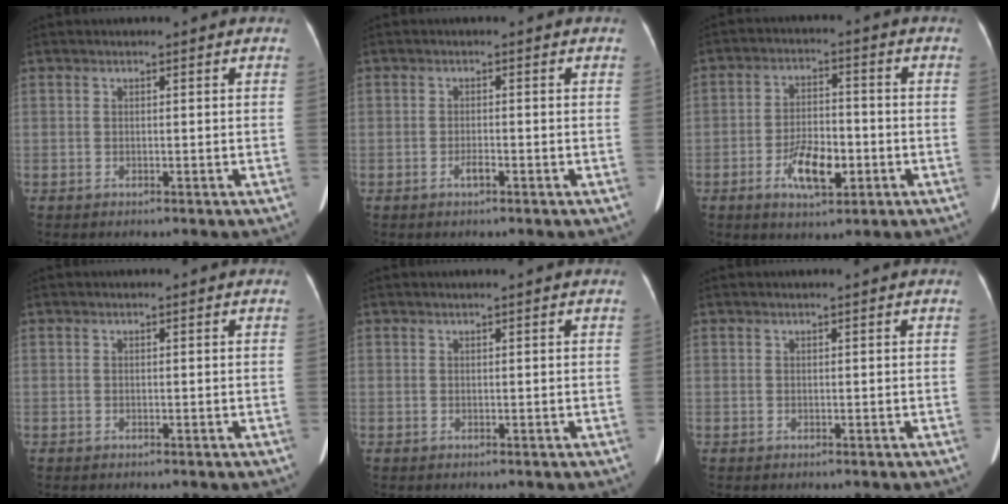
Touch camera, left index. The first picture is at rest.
{"total": 1.2, "force": [-0.8, 0.2, 0.9], "torque": [-0.020, -0.001, -0.015]}
{"total": 7.5, "force": [-2.9, 3.2, 6.1], "torque": [-0.118, 0.002, -0.050]}
{"total": 0.0}
{"total": 0.6, "force": [0.4, -0.2, 0.3], "torque": [-0.008, 0.000, 0.015]}
{"total": 0.0}